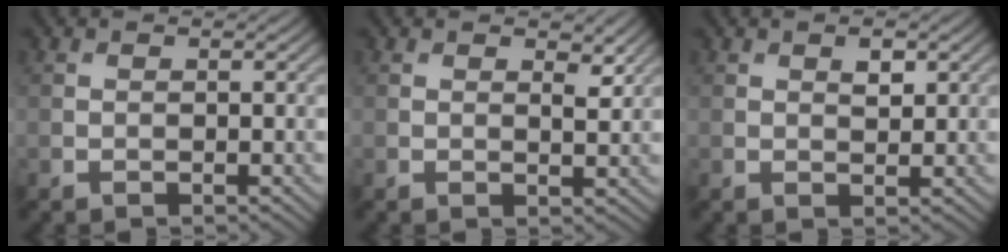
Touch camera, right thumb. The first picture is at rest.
{"total": 1.9, "force": [1.2, 0.5, 1.4], "torque": [-0.024, -0.007, 0.022]}
{"total": 1.8, "force": [0.9, 0.9, 1.4], "torque": [-0.022, -0.004, 0.017]}